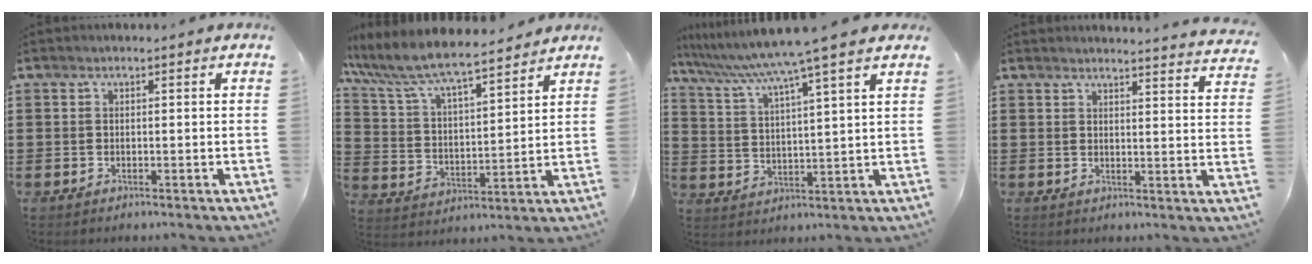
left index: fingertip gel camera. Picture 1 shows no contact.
{"total": 7.6, "force": [7.0, 1.2, 2.8], "torque": [-0.088, -0.039, 0.119]}
{"total": 7.5, "force": [6.1, -1.5, 4.1], "torque": [-0.103, -0.044, 0.099]}
{"total": 3.3, "force": [3.2, -0.6, 0.4], "torque": [-0.012, -0.022, 0.056]}